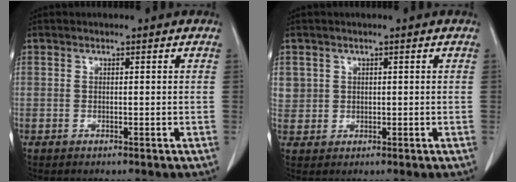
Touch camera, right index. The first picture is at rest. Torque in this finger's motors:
{"motor_torque": [0.15, -0.14, 0.02, 0.00]}